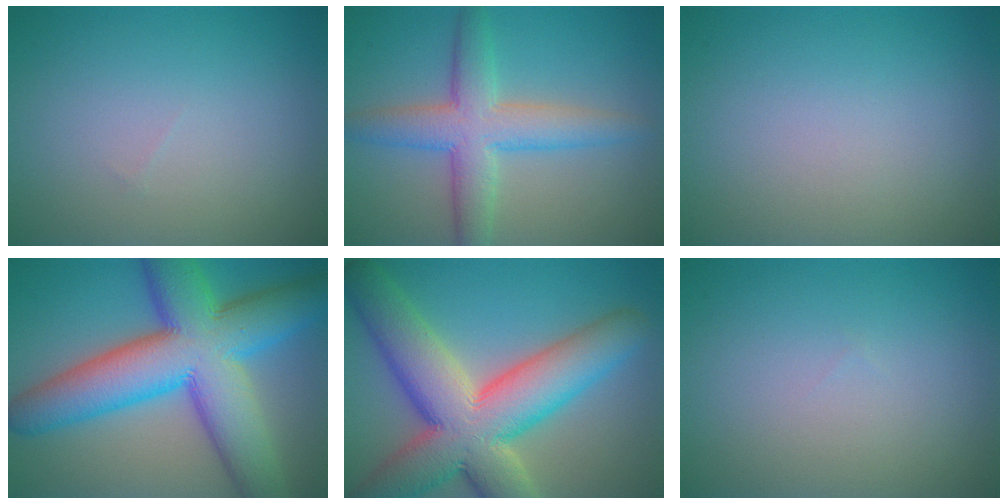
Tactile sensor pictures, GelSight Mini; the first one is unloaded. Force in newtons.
{"total": 5.9, "press": 5.9, "slide": 0.1}
{"total": 0.0}
{"total": 14.2, "press": 14.2, "slide": 0.1}
{"total": 13.1, "press": 13.1, "slide": 0.8}
{"total": 0.0}